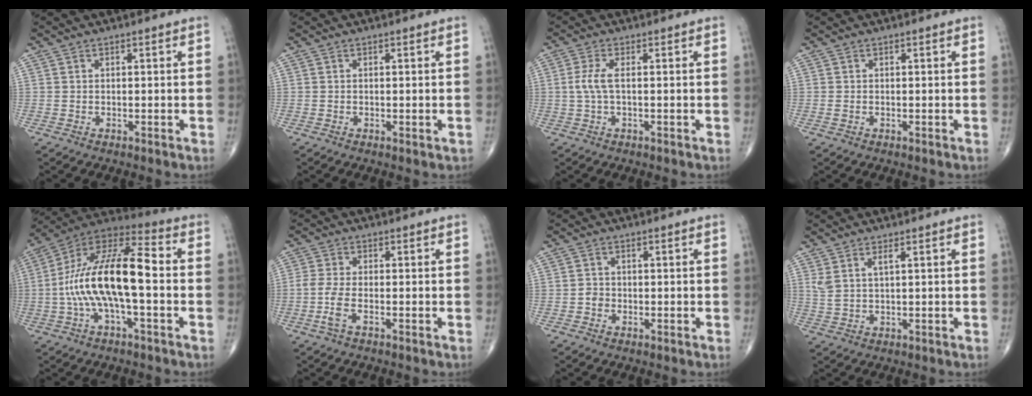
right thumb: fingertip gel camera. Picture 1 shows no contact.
{"total": 1.1, "force": [-0.3, 0.3, 1.0], "torque": [-0.014, -0.003, -0.003]}
{"total": 3.3, "force": [0.0, 1.0, 3.2], "torque": [-0.086, 0.004, -0.003]}
{"total": 0.6, "force": [-0.2, 0.4, 0.4], "torque": [-0.012, 0.002, -0.001]}
{"total": 18.5, "force": [-1.8, 6.7, 17.1], "torque": [-0.331, 0.050, -0.039]}
{"total": 4.0, "force": [-1.6, 1.2, 3.5], "torque": [-0.093, 0.001, -0.036]}
{"total": 1.5, "force": [-0.6, 1.3, 0.5], "torque": [0.000, 0.006, -0.013]}
{"total": 3.2, "force": [1.5, 0.8, 2.8], "torque": [-0.067, -0.002, 0.038]}